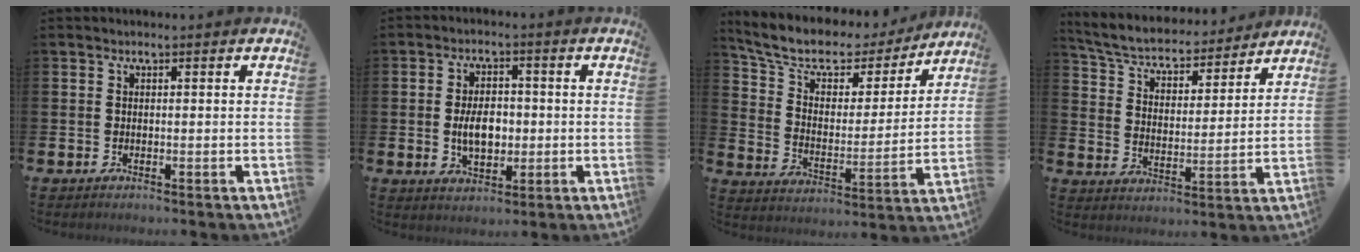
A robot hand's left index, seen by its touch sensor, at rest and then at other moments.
{"total": 5.2, "force": [-0.3, 3.2, 4.1], "torque": [-0.062, 0.003, -0.011]}
{"total": 8.3, "force": [7.0, 3.6, 2.7], "torque": [-0.099, -0.044, 0.123]}
{"total": 5.5, "force": [5.2, 1.5, 1.3], "torque": [-0.061, -0.044, 0.085]}